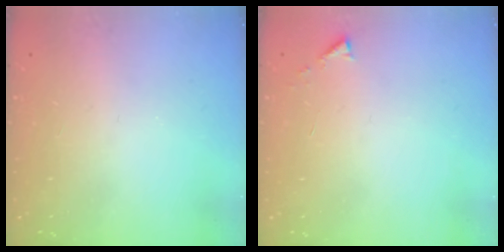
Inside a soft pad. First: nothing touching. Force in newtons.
{"total": 2.9, "press": 2.9, "slide": 0.4}